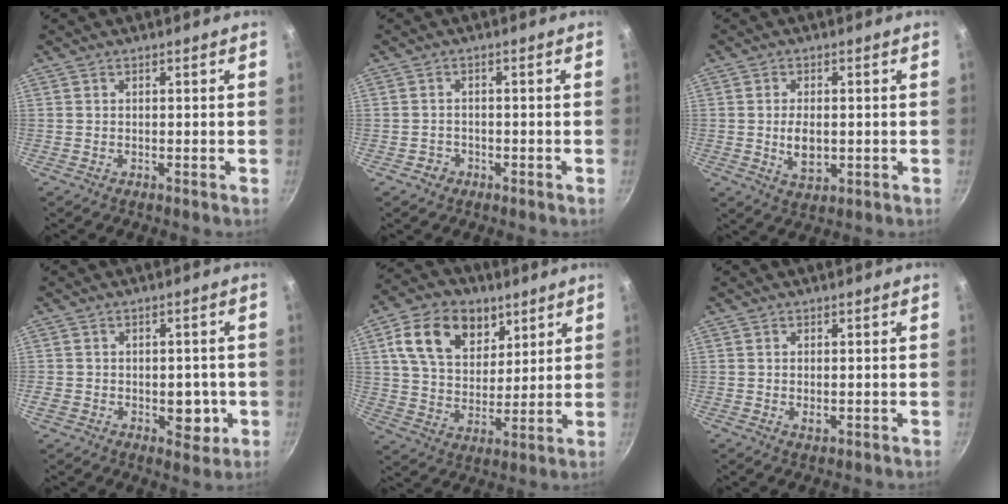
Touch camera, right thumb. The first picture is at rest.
{"total": 2.1, "force": [-1.1, 1.7, 0.5], "torque": [0.002, 0.012, -0.012]}
{"total": 5.6, "force": [-0.4, 3.3, 4.6], "torque": [-0.078, -0.004, 0.000]}
{"total": 7.0, "force": [-1.6, 4.8, 4.9], "torque": [-0.031, 0.005, -0.017]}
{"total": 16.0, "force": [7.2, 11.1, 9.0], "torque": [-0.128, -0.019, 0.121]}
{"total": 1.8, "force": [-0.2, 1.0, 1.5], "torque": [-0.024, -0.002, -0.001]}